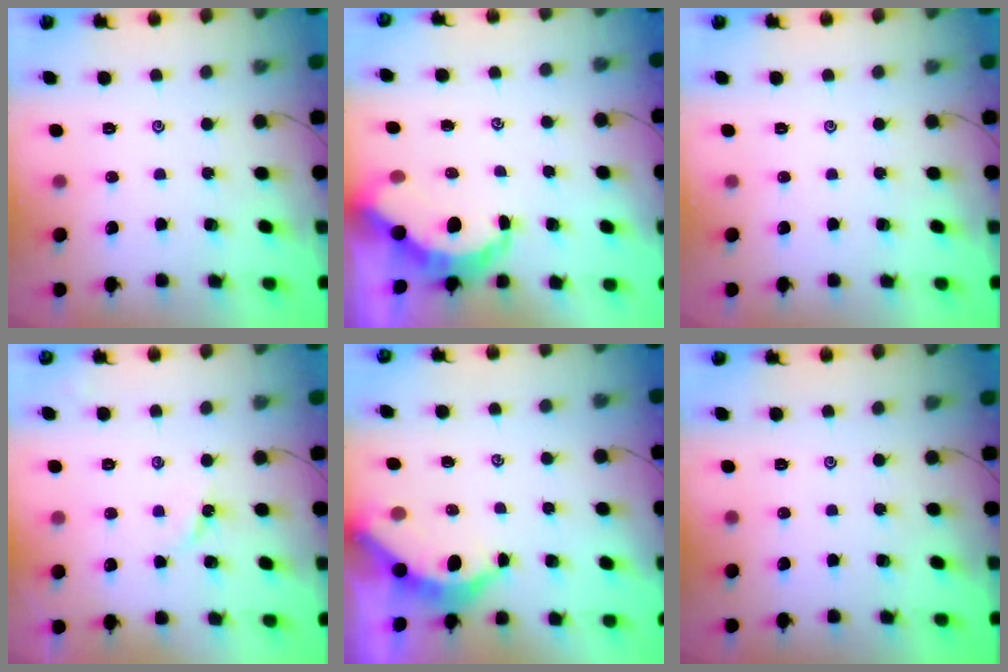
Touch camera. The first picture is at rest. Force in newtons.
{"total": 5.0, "press": 5.0, "slide": 0.6}
{"total": 0.0}
{"total": 2.9, "press": 2.8, "slide": 0.4}
{"total": 3.5, "press": 3.5, "slide": 0.4}
{"total": 0.0}